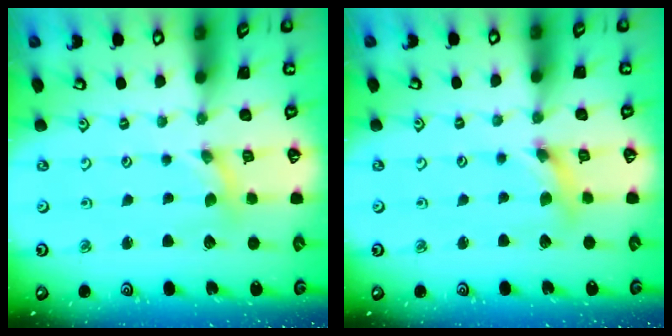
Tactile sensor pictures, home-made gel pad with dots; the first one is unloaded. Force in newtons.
{"total": 4.5, "press": 4.4, "slide": 0.7}